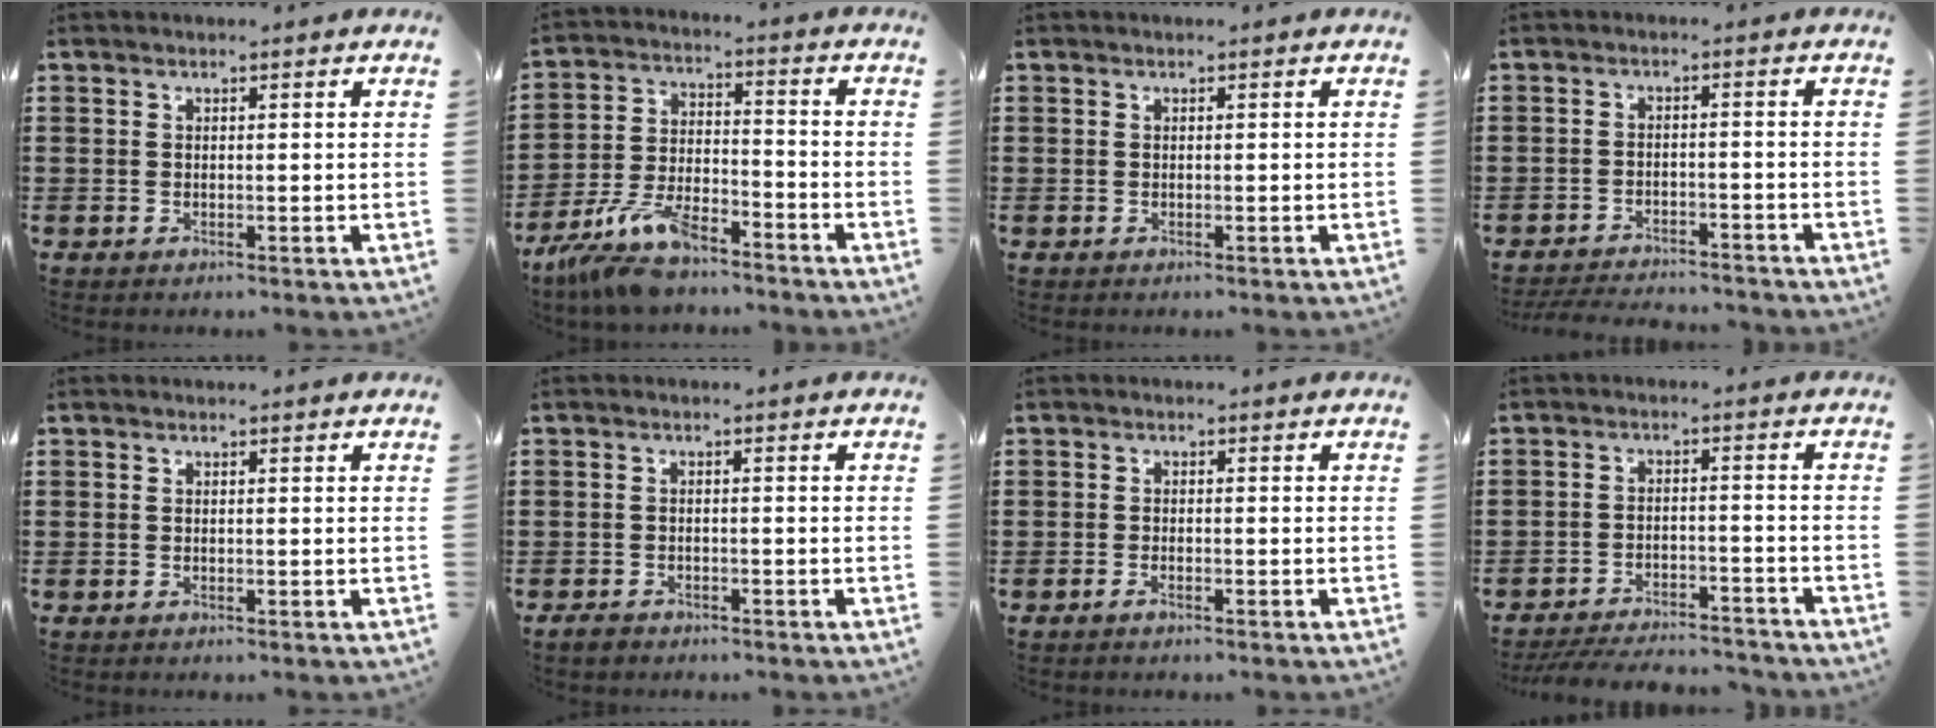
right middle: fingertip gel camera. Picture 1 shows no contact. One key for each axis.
{"total": 9.8, "fx": -8.2, "fy": 2.5, "fz": 4.8, "tx": -0.105, "ty": 0.010, "tz": -0.160}
{"total": 0.0}
{"total": 3.4, "fx": -3.3, "fy": 0.3, "fz": 0.4, "tx": -0.009, "ty": 0.003, "tz": -0.069}
{"total": 0.0}
{"total": 1.3, "fx": -1.0, "fy": 0.6, "fz": 0.4, "tx": -0.011, "ty": 0.000, "tz": -0.022}
{"total": 1.0, "fx": -0.7, "fy": 0.2, "fz": 0.7, "tx": -0.016, "ty": -0.005, "tz": -0.013}
{"total": 4.8, "fx": -4.7, "fy": 0.4, "fz": 1.0, "tx": -0.023, "ty": 0.000, "tz": -0.096}